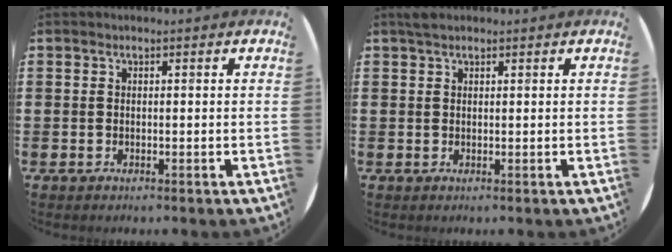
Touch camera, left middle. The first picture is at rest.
{"total": 1.2, "force": [1.0, 0.5, 0.5], "torque": [-0.011, 0.004, 0.018]}